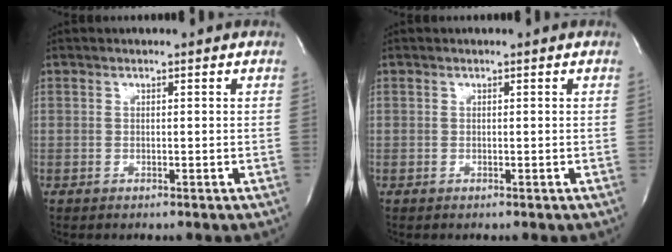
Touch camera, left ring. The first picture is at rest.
{"total": 0.0}